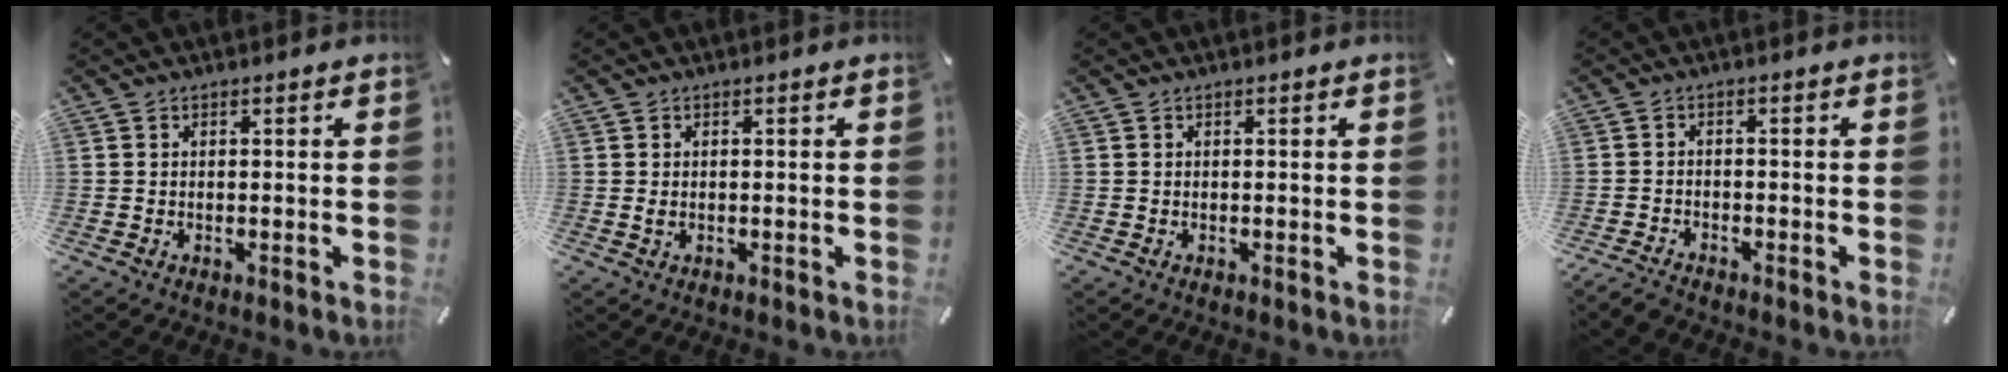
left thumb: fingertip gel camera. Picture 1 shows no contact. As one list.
[{"total": 1.1, "force": [-0.1, 0.7, 0.9], "torque": [-0.018, 0.001, -0.003]}, {"total": 0.0}, {"total": 2.4, "force": [-2.2, 0.7, 0.7], "torque": [-0.019, 0.010, -0.046]}]